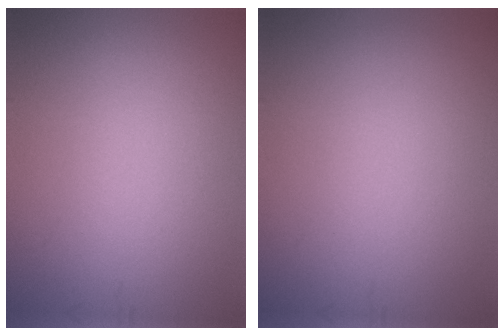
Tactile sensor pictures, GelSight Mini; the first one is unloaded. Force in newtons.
{"total": 0.0}